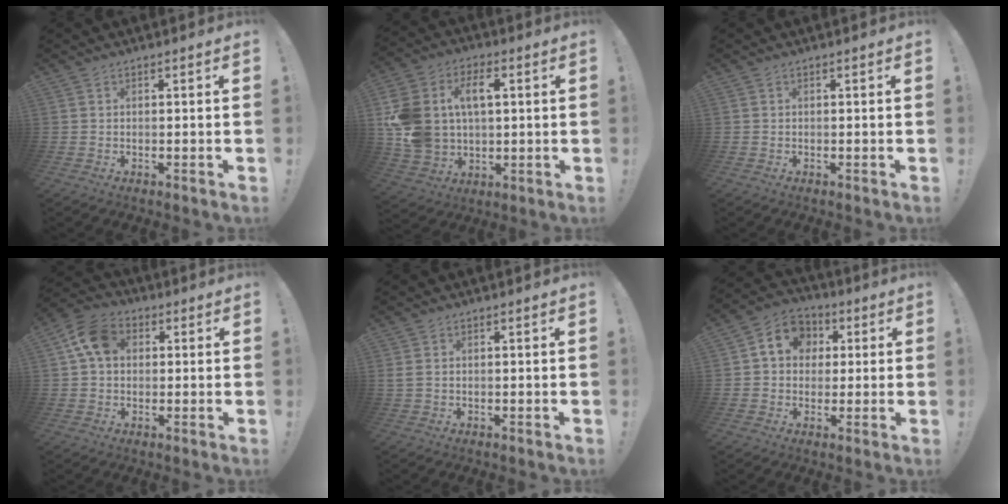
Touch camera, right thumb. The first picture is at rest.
{"total": 17.3, "force": [4.5, 12.4, 11.3], "torque": [-0.224, -0.009, 0.082]}
{"total": 0.0}
{"total": 10.5, "force": [2.8, 7.7, 6.5], "torque": [-0.114, 0.010, 0.057]}
{"total": 1.5, "force": [0.6, 0.8, 1.1], "torque": [-0.028, 0.005, 0.012]}
{"total": 9.8, "force": [2.1, 8.5, 4.4], "torque": [-0.058, 0.004, 0.044]}